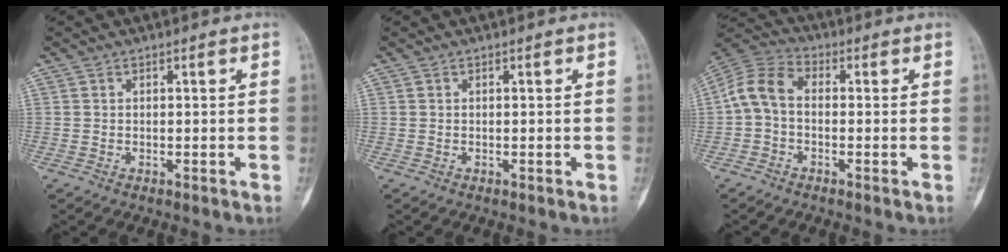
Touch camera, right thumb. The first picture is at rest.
{"total": 0.0}
{"total": 8.5, "force": [-0.7, 6.0, 6.0], "torque": [-0.114, 0.027, -0.028]}